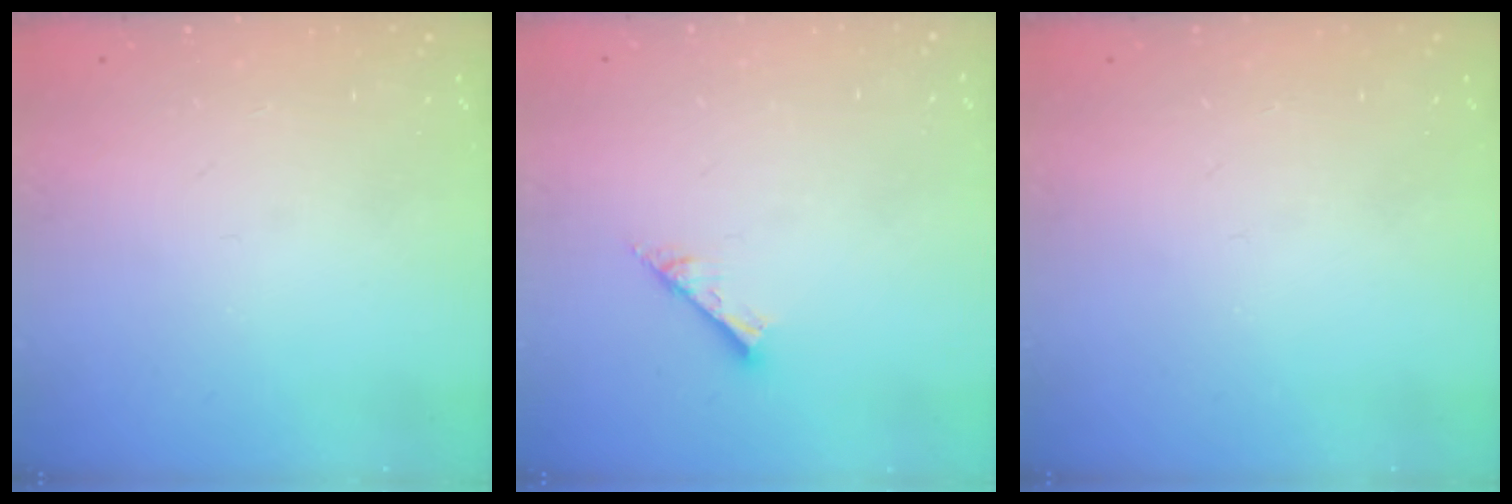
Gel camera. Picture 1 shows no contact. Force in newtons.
{"total": 6.4, "press": 6.3, "slide": 0.7}
{"total": 0.0}